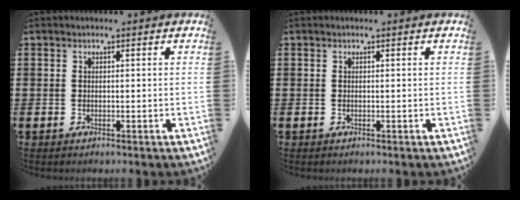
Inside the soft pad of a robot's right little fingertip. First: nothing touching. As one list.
[{"total": 0.0}]